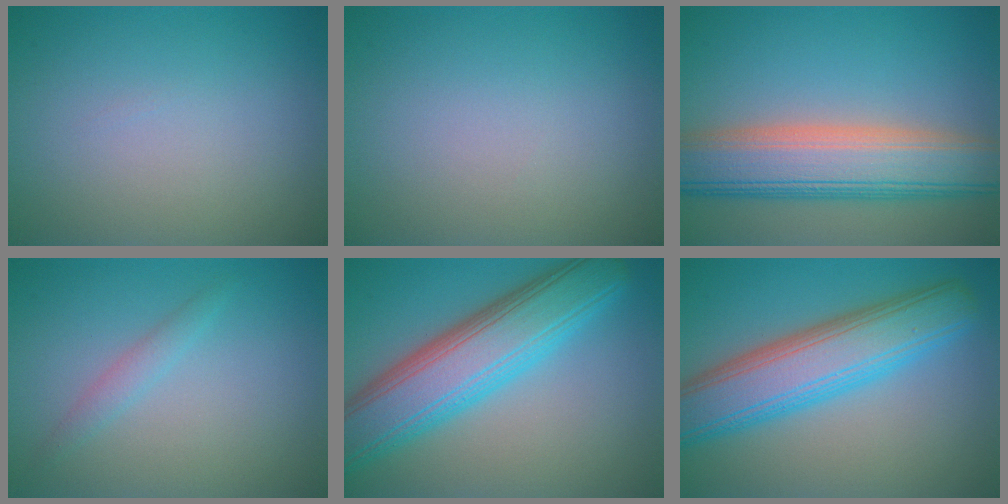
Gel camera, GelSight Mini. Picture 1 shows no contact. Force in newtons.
{"total": 0.0}
{"total": 9.2, "press": 9.2, "slide": 0.5}
{"total": 1.1, "press": 1.1, "slide": 0.1}
{"total": 9.6, "press": 9.6, "slide": 0.4}
{"total": 8.5, "press": 8.5, "slide": 0.2}